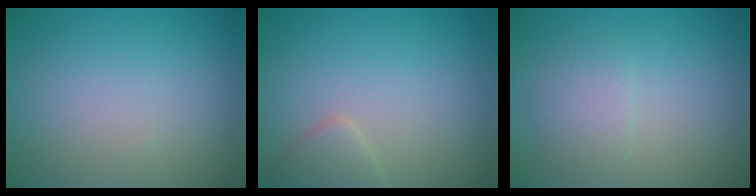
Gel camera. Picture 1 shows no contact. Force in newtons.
{"total": 1.6, "press": 1.6, "slide": 0.1}
{"total": 1.8, "press": 1.8, "slide": 0.1}